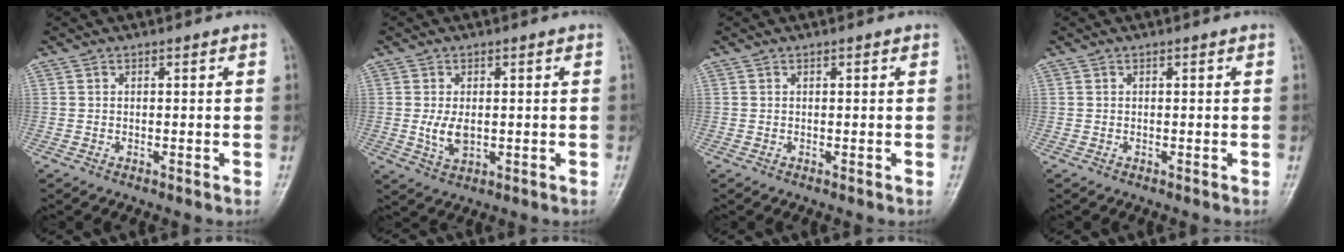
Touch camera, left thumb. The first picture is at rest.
{"total": 4.4, "force": [-0.1, 2.6, 3.5], "torque": [-0.064, -0.009, 0.001]}
{"total": 0.5, "force": [0.2, 0.2, 0.4], "torque": [-0.004, 0.001, 0.002]}
{"total": 0.0}